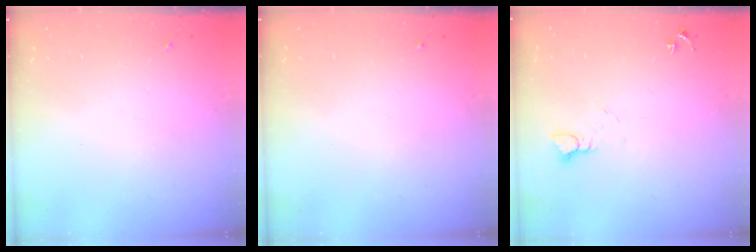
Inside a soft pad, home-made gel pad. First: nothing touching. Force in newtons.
{"total": 0.0}
{"total": 3.7, "press": 3.7, "slide": 0.1}